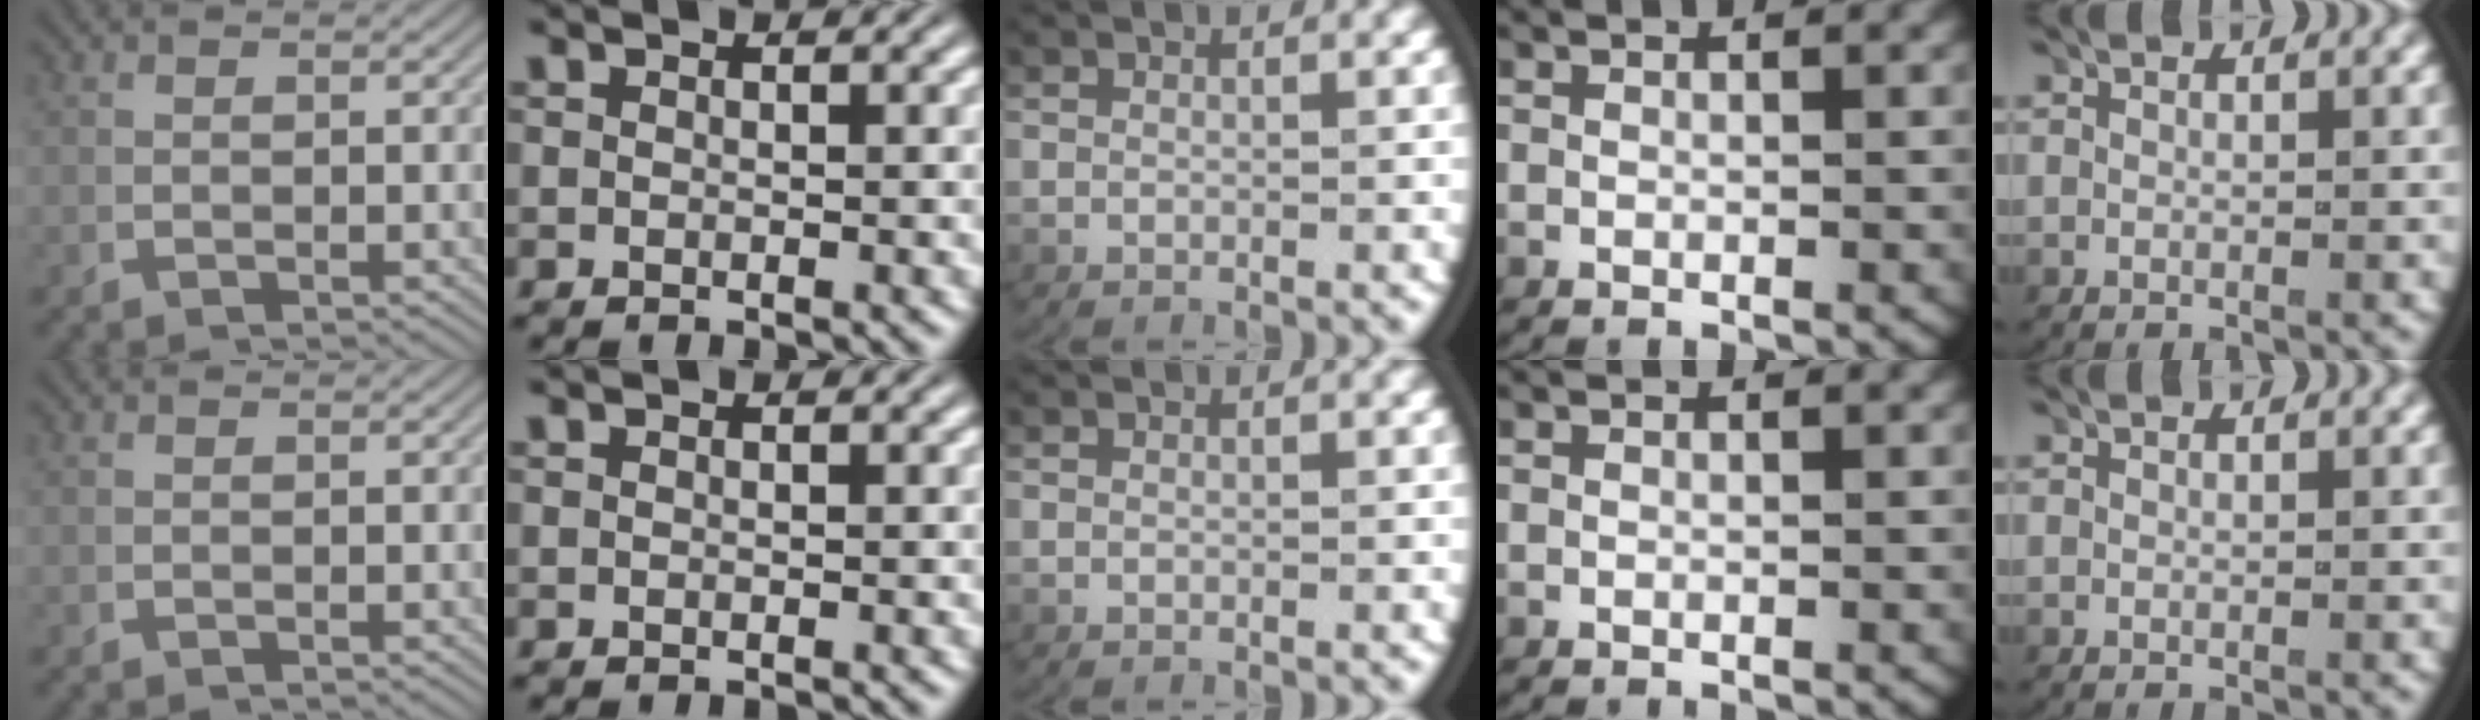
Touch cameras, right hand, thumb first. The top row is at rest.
{}